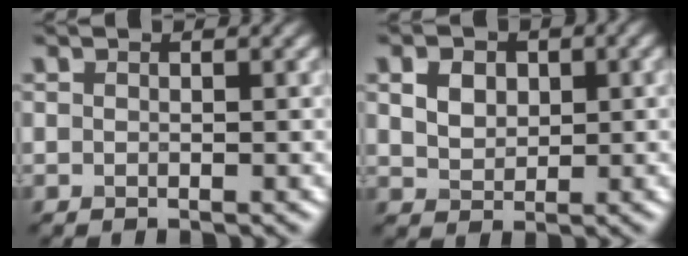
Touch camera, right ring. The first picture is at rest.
{"total": 2.9, "force": [0.9, 2.2, 1.7], "torque": [-0.030, -0.001, 0.012]}